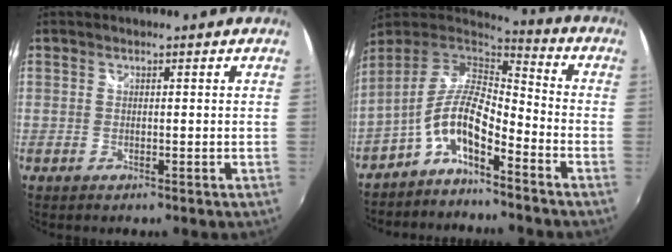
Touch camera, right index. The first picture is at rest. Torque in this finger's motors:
{"motor_torque": [0.51, -0.21, 0.87, 0.19]}